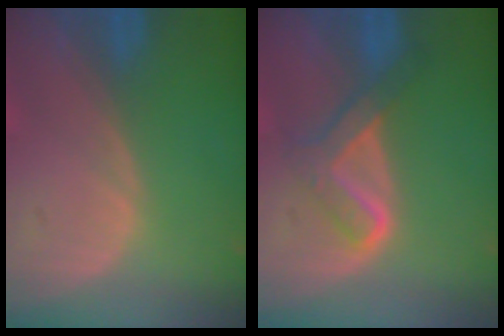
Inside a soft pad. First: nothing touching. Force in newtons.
{"total": 5.2, "press": 5.1, "slide": 0.6}